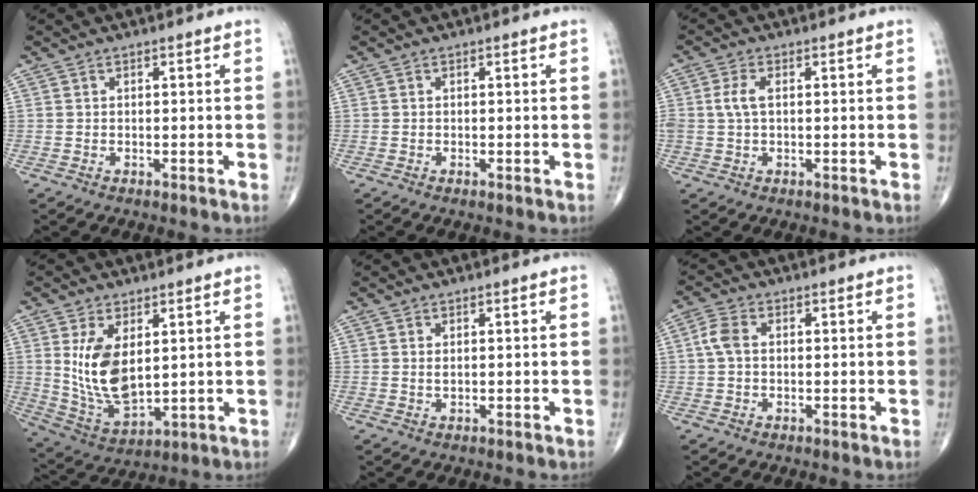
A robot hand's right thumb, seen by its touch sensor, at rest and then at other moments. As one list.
[{"total": 0.0}, {"total": 3.4, "force": [0.4, 1.8, 2.8], "torque": [-0.070, 0.007, 0.006]}, {"total": 12.0, "force": [2.6, 6.3, 9.8], "torque": [-0.175, -0.022, 0.067]}, {"total": 0.7, "force": [0.2, 0.3, 0.6], "torque": [-0.012, 0.000, 0.006]}, {"total": 3.7, "force": [0.3, 2.4, 2.8], "torque": [-0.064, 0.011, 0.000]}]